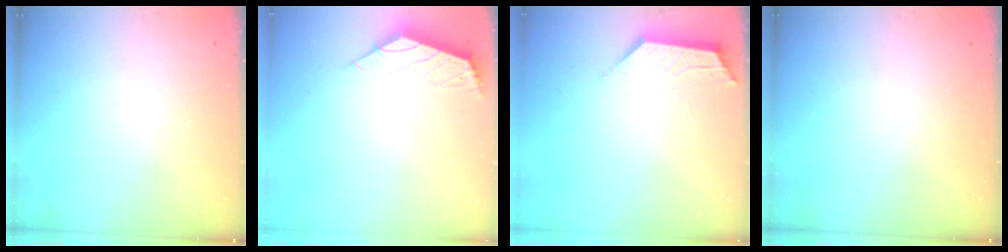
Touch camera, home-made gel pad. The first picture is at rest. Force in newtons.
{"total": 2.3, "press": 2.2, "slide": 0.6}
{"total": 1.9, "press": 1.9, "slide": 0.4}
{"total": 0.0}